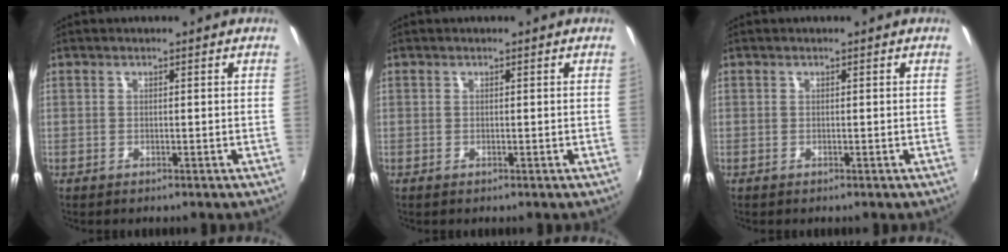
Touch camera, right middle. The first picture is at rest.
{"total": 0.0}
{"total": 0.0}